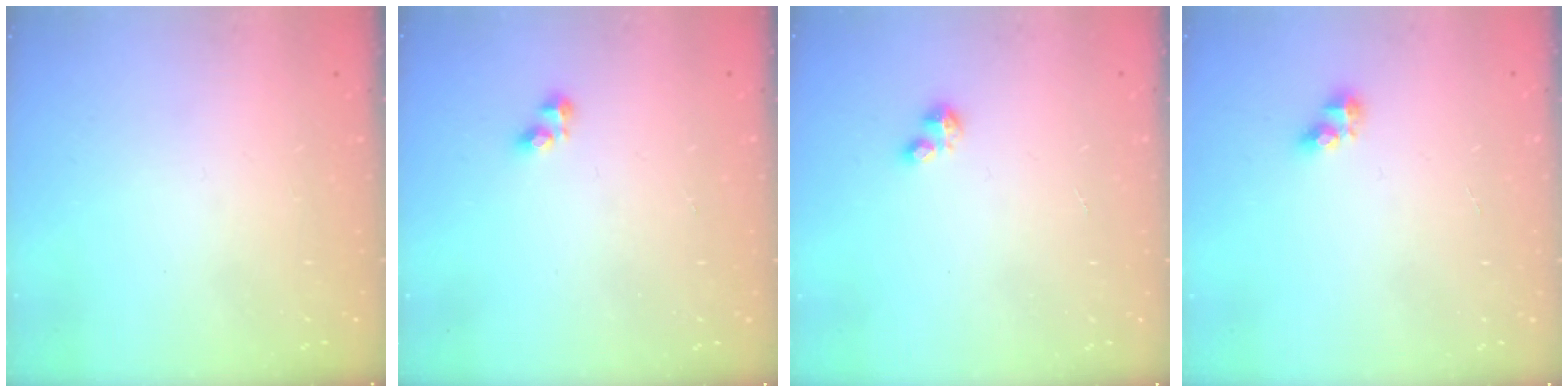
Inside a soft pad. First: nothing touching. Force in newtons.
{"total": 2.8, "press": 2.8, "slide": 0.3}
{"total": 2.0, "press": 2.0, "slide": 0.2}
{"total": 4.0, "press": 4.0, "slide": 0.5}